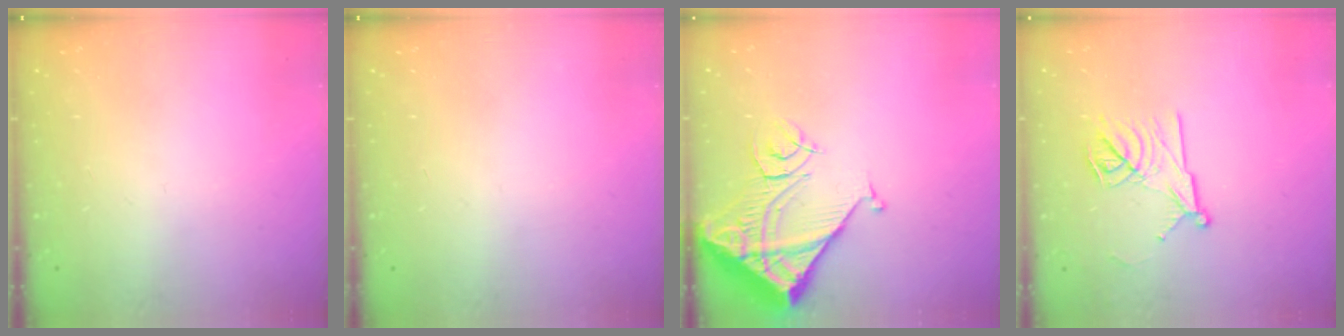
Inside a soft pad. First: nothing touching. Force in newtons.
{"total": 0.0}
{"total": 13.6, "press": 13.6, "slide": 1.6}
{"total": 12.0, "press": 12.0, "slide": 0.1}